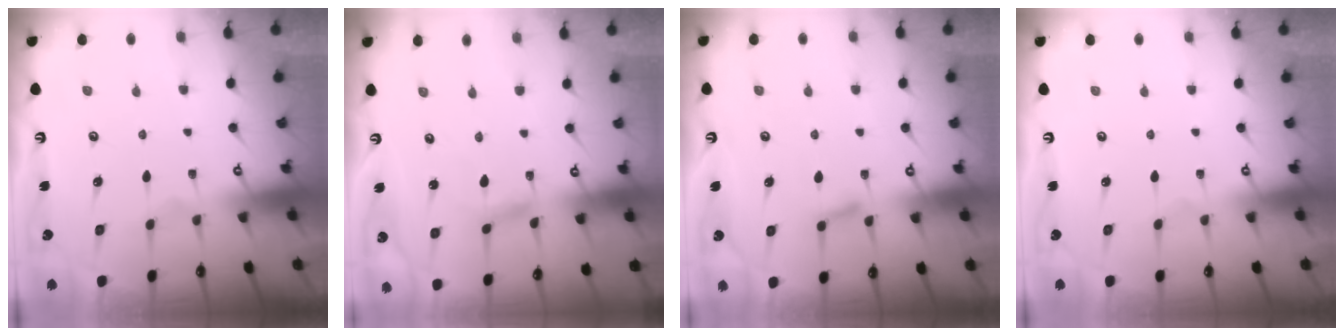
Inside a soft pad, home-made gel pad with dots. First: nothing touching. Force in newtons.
{"total": 3.4, "press": 3.4, "slide": 0.3}
{"total": 4.7, "press": 4.6, "slide": 0.8}
{"total": 0.0}